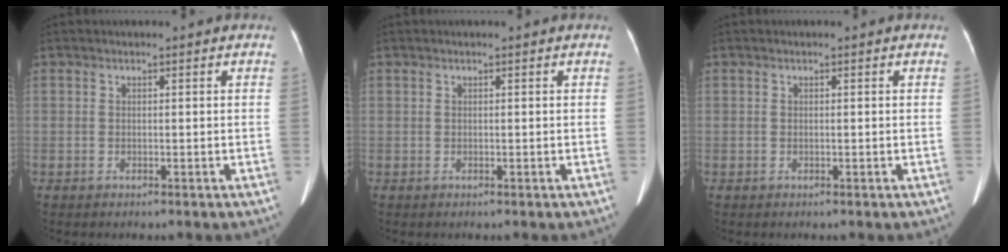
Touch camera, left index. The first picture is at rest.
{"total": 0.0}
{"total": 0.0}